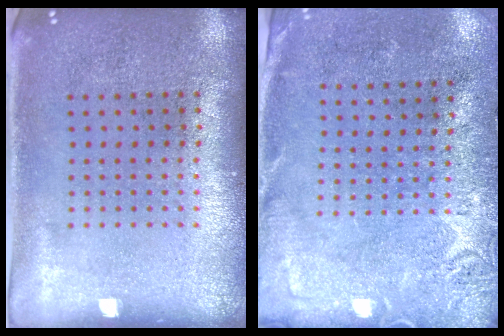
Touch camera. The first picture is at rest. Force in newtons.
{"total": 2.8, "press": 2.4, "slide": 1.4}